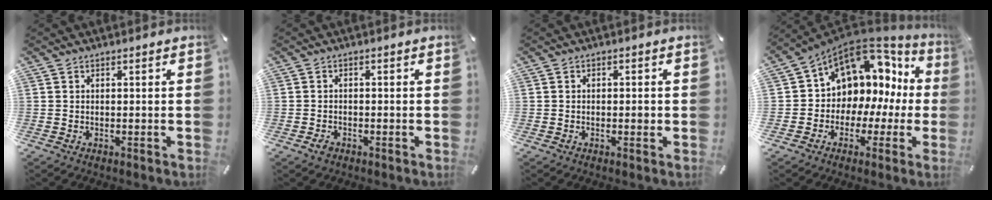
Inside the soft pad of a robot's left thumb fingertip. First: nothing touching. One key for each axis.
{"total": 1.8, "fx": -1.1, "fy": 1.2, "fz": 0.9, "tx": -0.017, "ty": 0.005, "tz": -0.024}
{"total": 1.7, "fx": -0.4, "fy": 1.0, "fz": 1.4, "tx": -0.023, "ty": 0.003, "tz": -0.008}
{"total": 10.1, "fx": 5.1, "fy": 8.0, "fz": 3.5, "tx": -0.065, "ty": -0.055, "tz": 0.092}